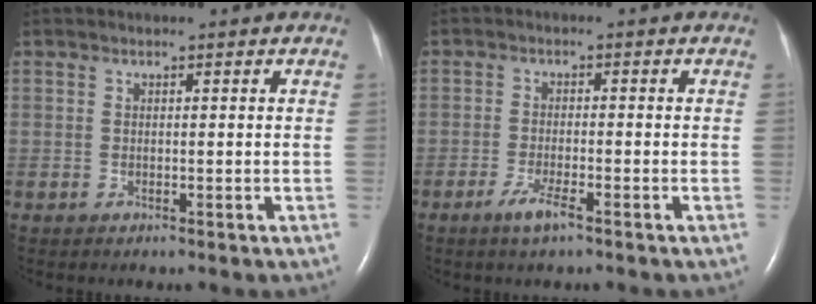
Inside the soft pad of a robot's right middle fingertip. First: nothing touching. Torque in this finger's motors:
{"motor_torque": [0.01, -0.01, 0.01, 0.06]}